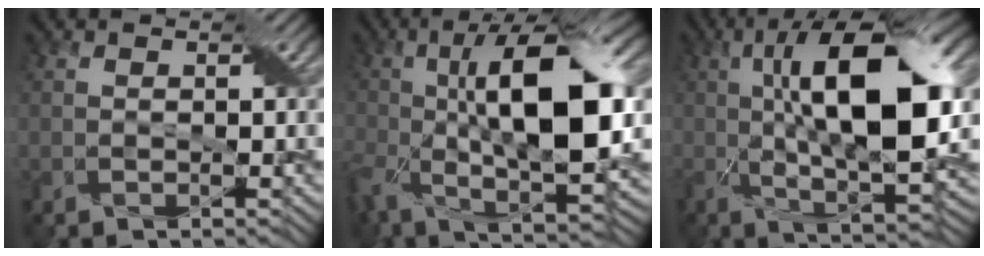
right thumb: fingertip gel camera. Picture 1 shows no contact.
{"total": 16.6, "force": [-0.6, 6.7, 15.2], "torque": [-0.276, -0.001, -0.014]}
{"total": 16.1, "force": [1.5, 5.6, 15.0], "torque": [-0.248, 0.014, 0.015]}